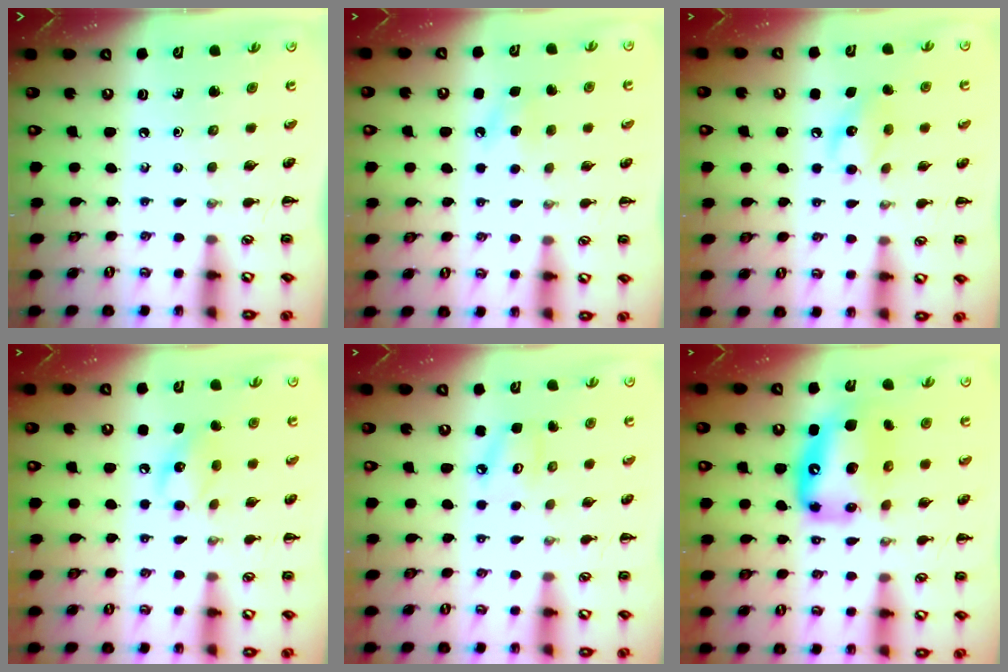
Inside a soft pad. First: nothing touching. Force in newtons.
{"total": 5.6, "press": 5.4, "slide": 1.5}
{"total": 9.4, "press": 9.3, "slide": 1.1}
{"total": 9.4, "press": 9.3, "slide": 1.1}
{"total": 4.4, "press": 4.3, "slide": 1.0}
{"total": 14.1, "press": 13.6, "slide": 3.7}